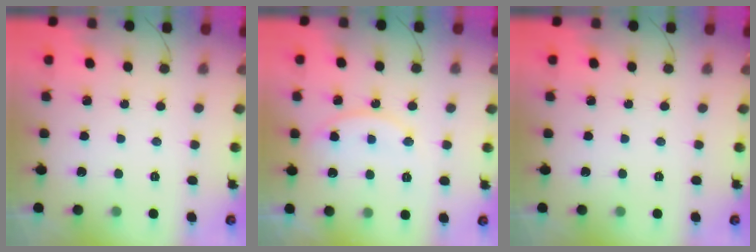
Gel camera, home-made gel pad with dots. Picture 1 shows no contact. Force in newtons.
{"total": 10.9, "press": 10.9, "slide": 0.7}
{"total": 0.0}